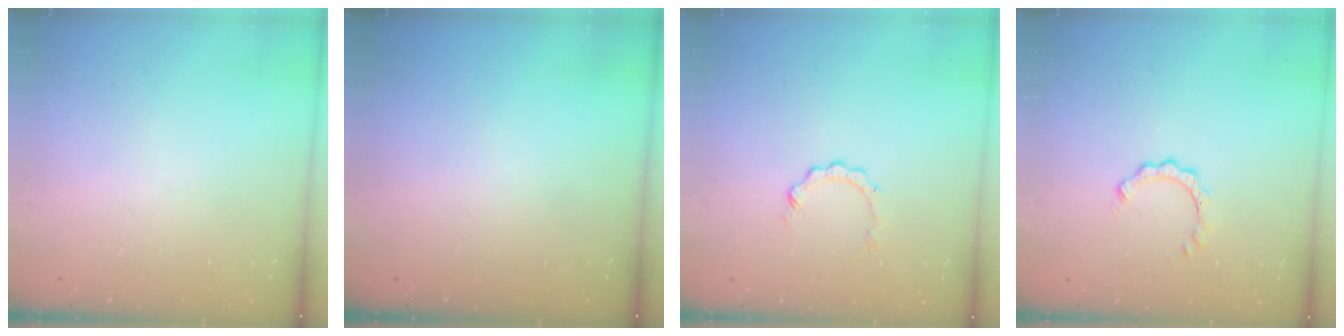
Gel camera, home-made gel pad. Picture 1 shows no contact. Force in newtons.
{"total": 0.0}
{"total": 2.8, "press": 2.8, "slide": 0.4}
{"total": 3.7, "press": 3.7, "slide": 0.2}